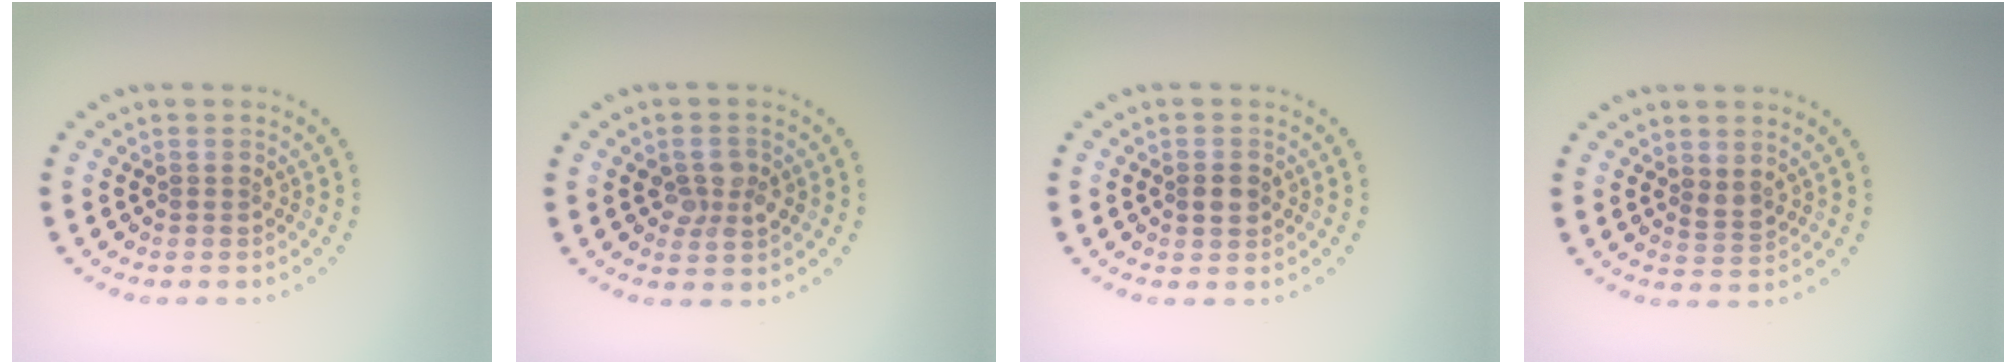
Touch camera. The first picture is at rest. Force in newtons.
{"total": 2.4, "press": 2.4, "slide": 0.1}
{"total": 1.6, "press": 1.6, "slide": 0.1}
{"total": 1.2, "press": 1.2, "slide": 0.5}